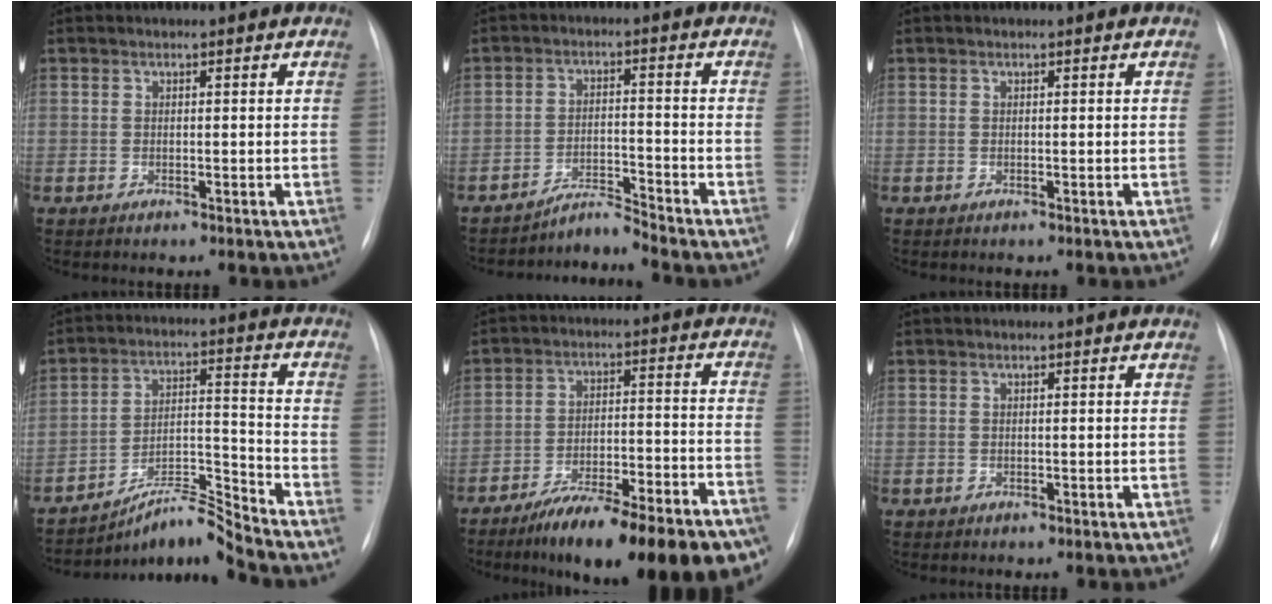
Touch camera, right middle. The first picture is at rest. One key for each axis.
{"total": 4.0, "fx": -3.7, "fy": -1.3, "fz": -0.5, "tx": 0.009, "ty": -0.011, "tz": -0.063}
{"total": 0.0}
{"total": 8.0, "fx": -7.6, "fy": -1.7, "fz": 1.7, "tx": -0.038, "ty": 0.028, "tz": -0.128}
{"total": 22.8, "fx": -17.0, "fy": 4.5, "fz": 14.6, "tx": -0.152, "ty": 0.015, "tz": -0.252}
{"total": 0.0}